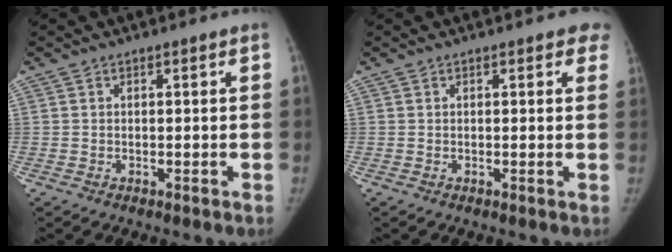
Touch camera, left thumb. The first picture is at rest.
{"total": 2.7, "force": [1.8, 1.4, 1.3], "torque": [0.011, -0.003, 0.008]}